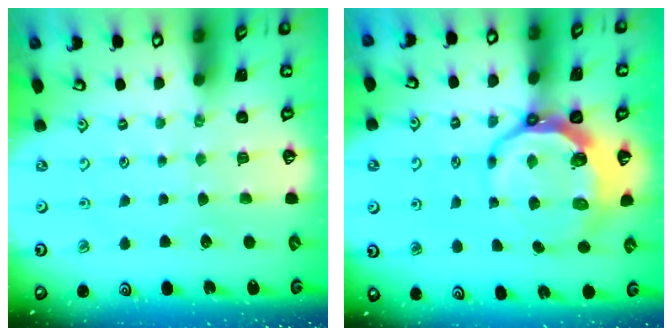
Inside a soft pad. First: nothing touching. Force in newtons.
{"total": 9.6, "press": 8.6, "slide": 4.3}